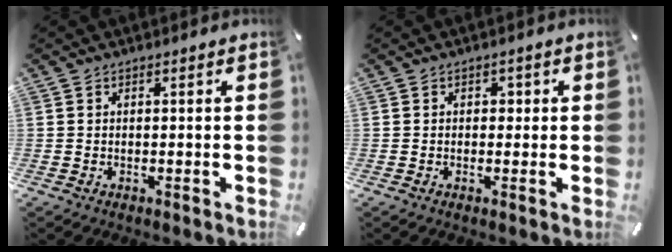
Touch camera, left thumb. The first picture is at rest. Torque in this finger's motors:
{"motor_torque": [0.22, 0.46, -0.15, -0.18, 0.00]}